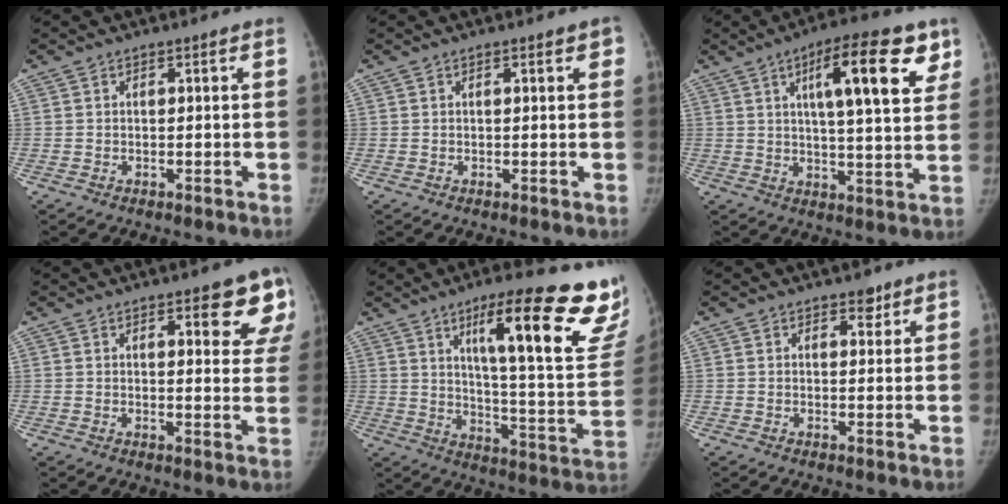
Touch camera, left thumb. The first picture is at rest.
{"total": 2.0, "force": [0.9, 0.7, 1.7], "torque": [-0.014, 0.001, 0.008]}
{"total": 16.7, "force": [7.3, 4.8, 14.2], "torque": [-0.177, -0.019, 0.102]}
{"total": 10.3, "force": [5.8, 3.6, 7.7], "torque": [-0.053, -0.028, 0.063]}
{"total": 27.2, "force": [17.0, 4.5, 20.7], "torque": [-0.231, -0.086, 0.238]}
{"total": 2.7, "force": [1.8, 1.5, 1.2], "torque": [0.000, -0.011, 0.026]}